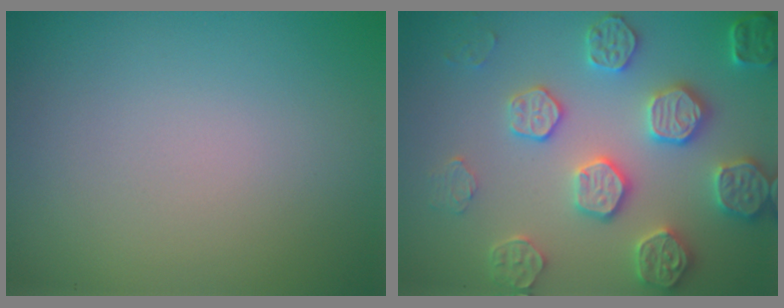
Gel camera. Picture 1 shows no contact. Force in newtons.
{"total": 5.0, "press": 4.9, "slide": 1.1}